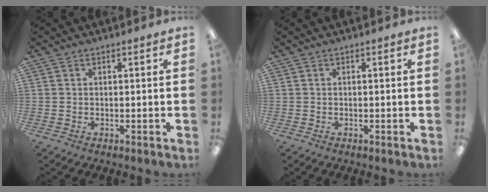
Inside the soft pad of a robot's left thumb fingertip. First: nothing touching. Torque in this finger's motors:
{"motor_torque": [0.00, 0.00, 0.05, 0.05, 0.00]}